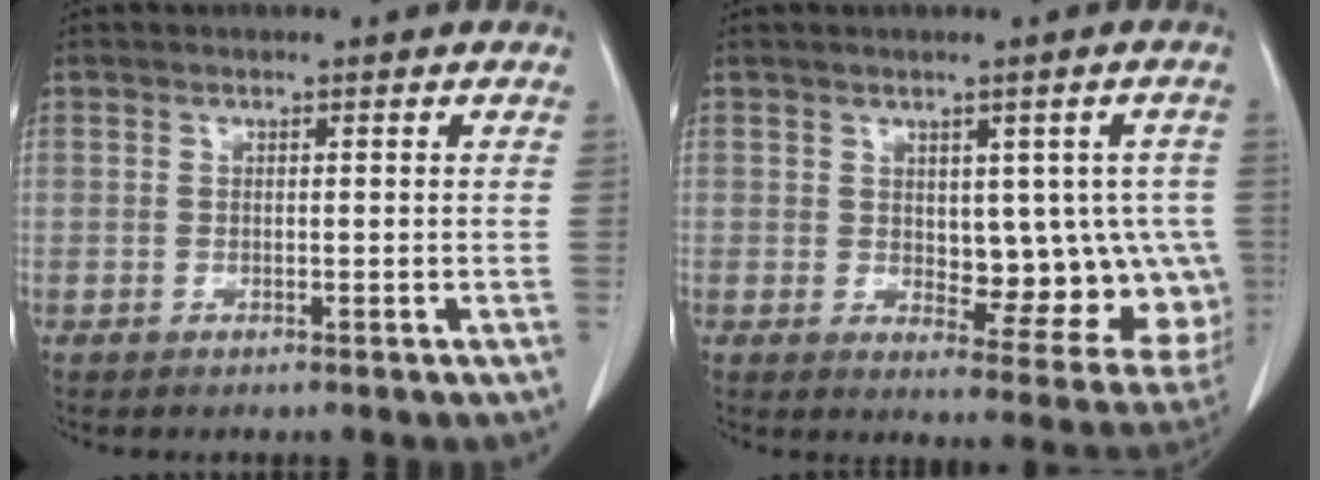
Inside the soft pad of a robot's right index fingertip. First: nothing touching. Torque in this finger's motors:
{"motor_torque": [0.29, 0.11, 0.14, 0.00]}